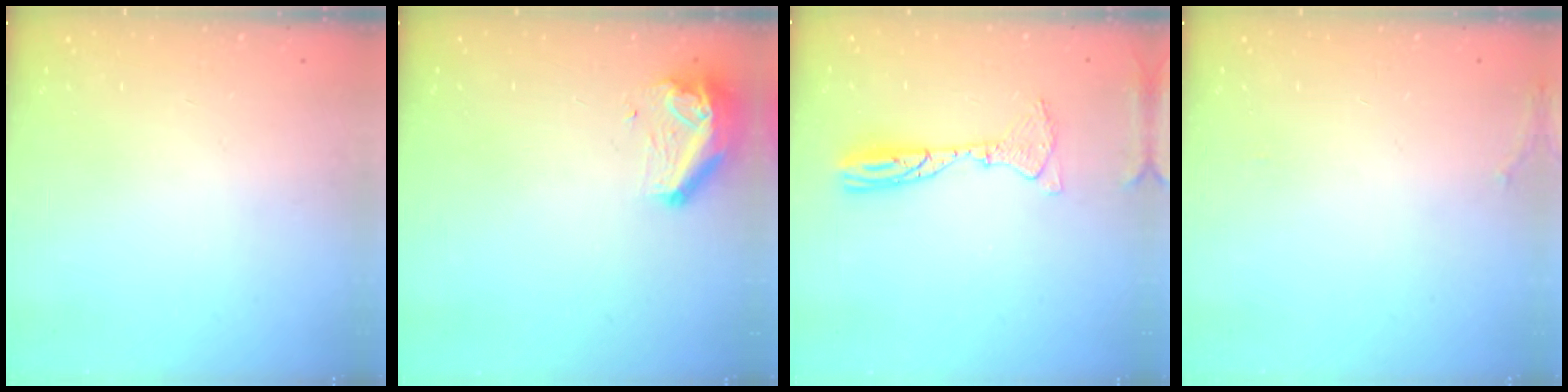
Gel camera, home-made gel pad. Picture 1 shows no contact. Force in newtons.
{"total": 9.3, "press": 9.2, "slide": 1.6}
{"total": 10.6, "press": 10.4, "slide": 2.2}
{"total": 7.9, "press": 5.9, "slide": 5.3}